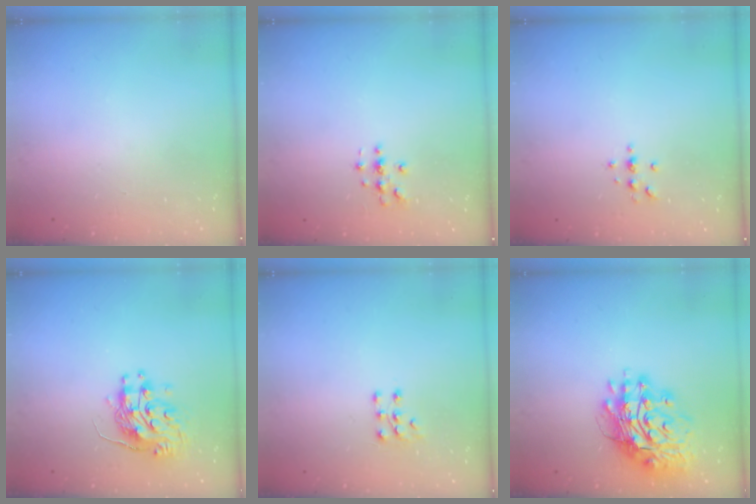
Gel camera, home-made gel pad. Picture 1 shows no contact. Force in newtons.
{"total": 2.7, "press": 2.7, "slide": 0.3}
{"total": 3.4, "press": 3.4, "slide": 0.4}
{"total": 10.7, "press": 10.6, "slide": 1.2}
{"total": 6.6, "press": 6.6, "slide": 0.8}
{"total": 16.0, "press": 15.9, "slide": 2.1}